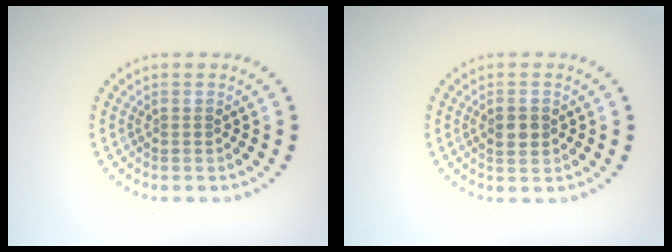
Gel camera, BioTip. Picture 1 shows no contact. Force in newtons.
{"total": 1.9, "press": 1.9, "slide": 0.1}